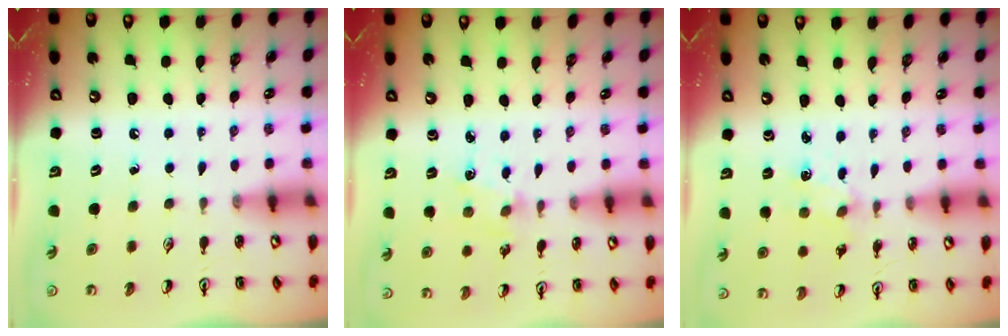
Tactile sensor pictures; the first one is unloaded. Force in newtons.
{"total": 2.0, "press": 2.0, "slide": 0.3}
{"total": 2.7, "press": 2.7, "slide": 0.3}